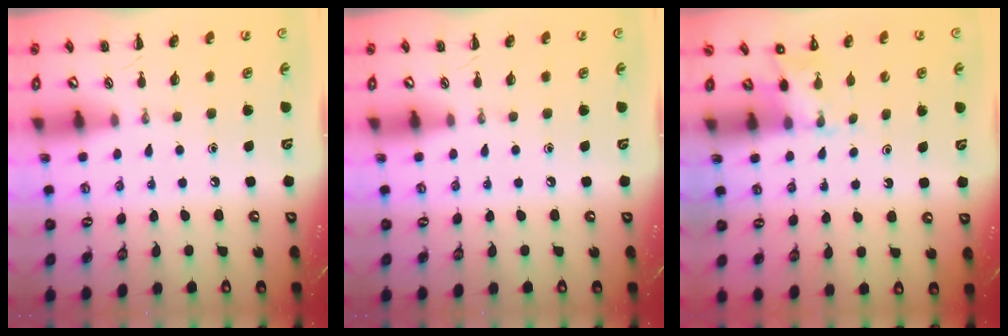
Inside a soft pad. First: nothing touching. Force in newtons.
{"total": 0.0}
{"total": 3.0, "press": 2.8, "slide": 1.0}